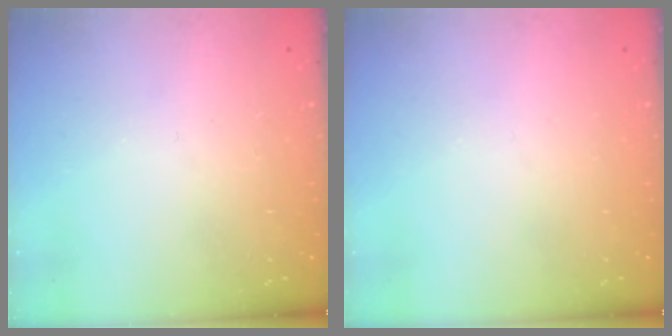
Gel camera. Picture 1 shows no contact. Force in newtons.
{"total": 0.0}